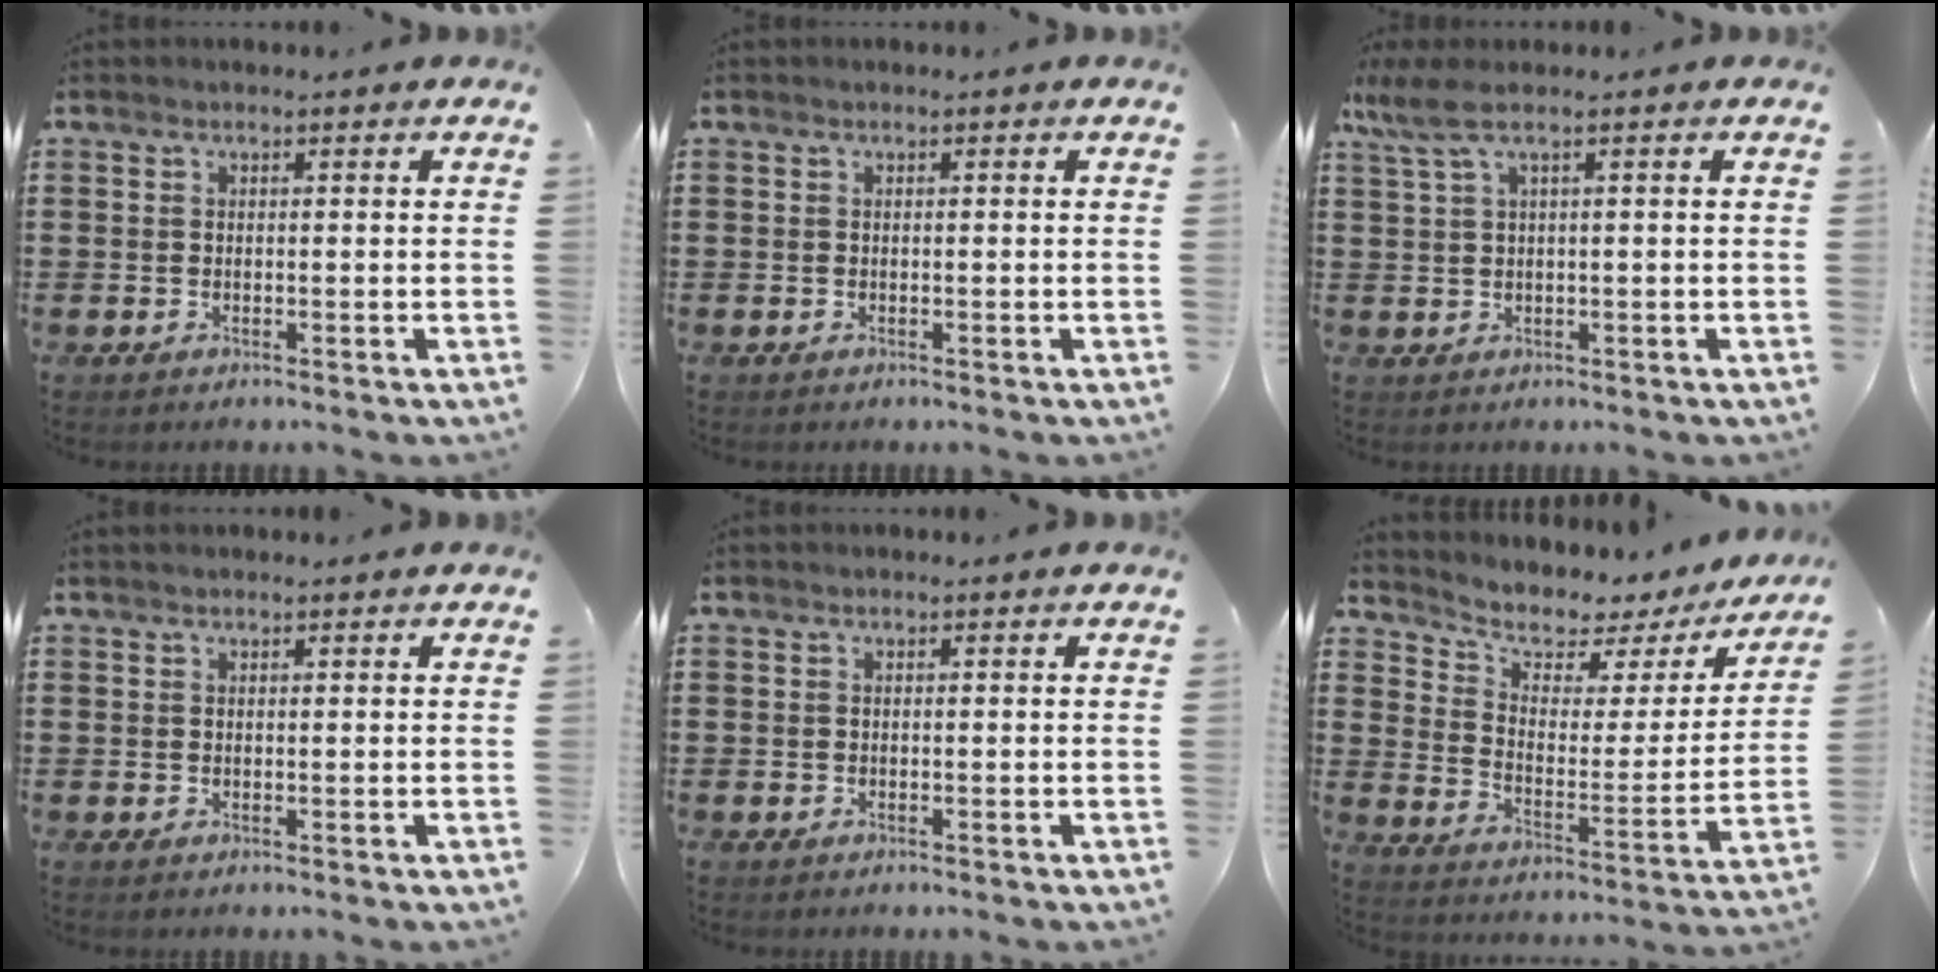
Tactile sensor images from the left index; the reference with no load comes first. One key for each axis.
{"total": 0.0}
{"total": 3.1, "fx": 1.1, "fy": 0.4, "fz": 2.9, "tx": -0.074, "ty": -0.006, "tz": 0.014}
{"total": 0.6, "fx": 0.5, "fy": 0.1, "fz": 0.3, "tx": -0.006, "ty": 0.000, "tz": 0.011}
{"total": 0.0}
{"total": 4.6, "fx": 4.0, "fy": 2.0, "fz": 1.4, "tx": -0.047, "ty": -0.033, "tz": 0.059}